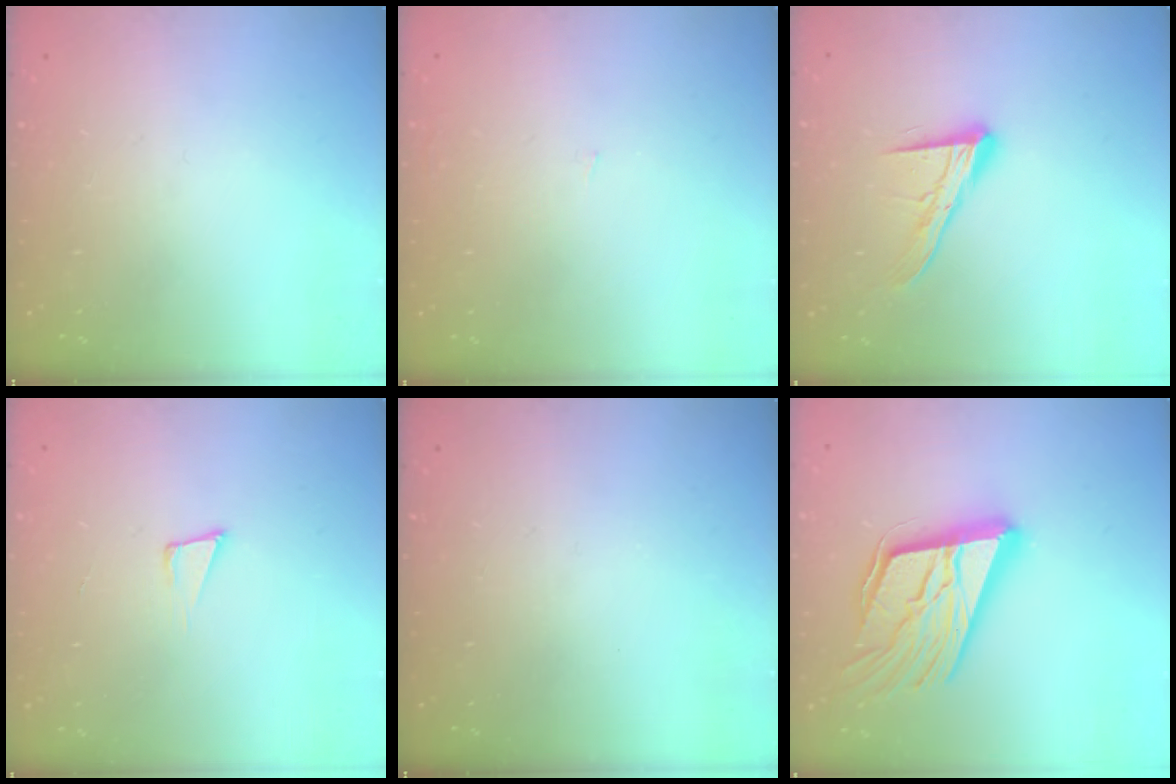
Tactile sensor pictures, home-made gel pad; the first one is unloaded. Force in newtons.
{"total": 0.9, "press": 0.9, "slide": 0.0}
{"total": 13.4, "press": 13.3, "slide": 1.1}
{"total": 4.0, "press": 2.5, "slide": 3.1}
{"total": 0.0}
{"total": 23.6, "press": 23.1, "slide": 4.9}